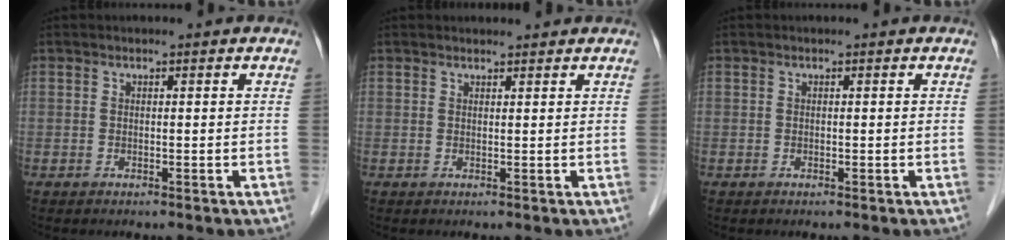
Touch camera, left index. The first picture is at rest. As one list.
[{"total": 1.7, "force": [1.7, 0.2, 0.2], "torque": [-0.009, 0.009, 0.026]}, {"total": 0.0}]